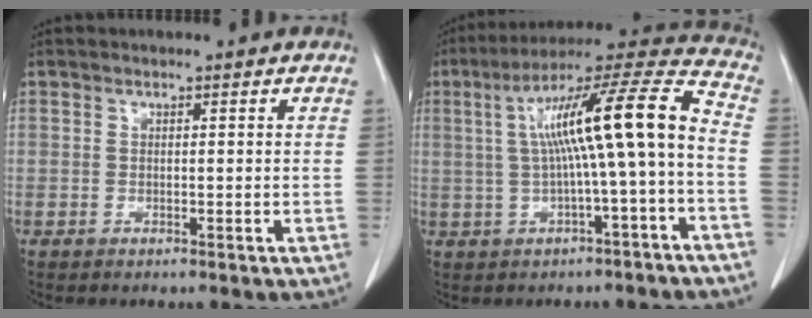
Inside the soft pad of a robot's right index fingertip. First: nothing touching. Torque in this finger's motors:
{"motor_torque": [1.58, -0.56, 0.53, 0.21]}